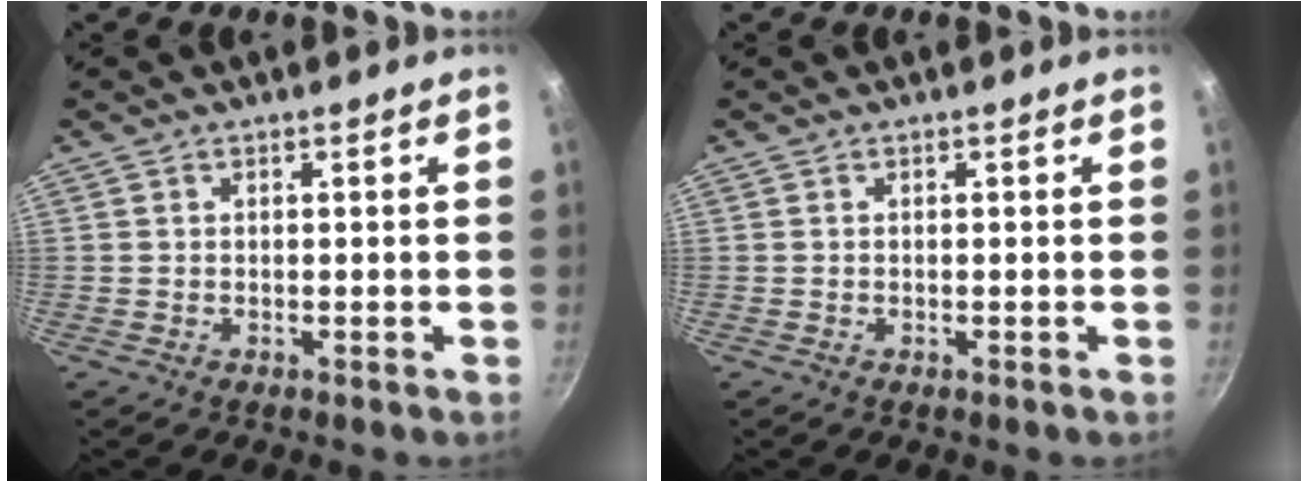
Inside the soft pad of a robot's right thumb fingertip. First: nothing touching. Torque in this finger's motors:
{"motor_torque": [-0.24, -0.12, -0.47, -0.29, -0.03]}